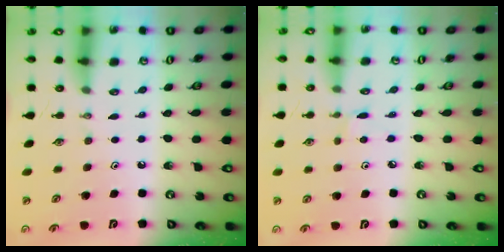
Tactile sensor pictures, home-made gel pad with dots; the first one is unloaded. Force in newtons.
{"total": 2.6, "press": 2.6, "slide": 0.3}